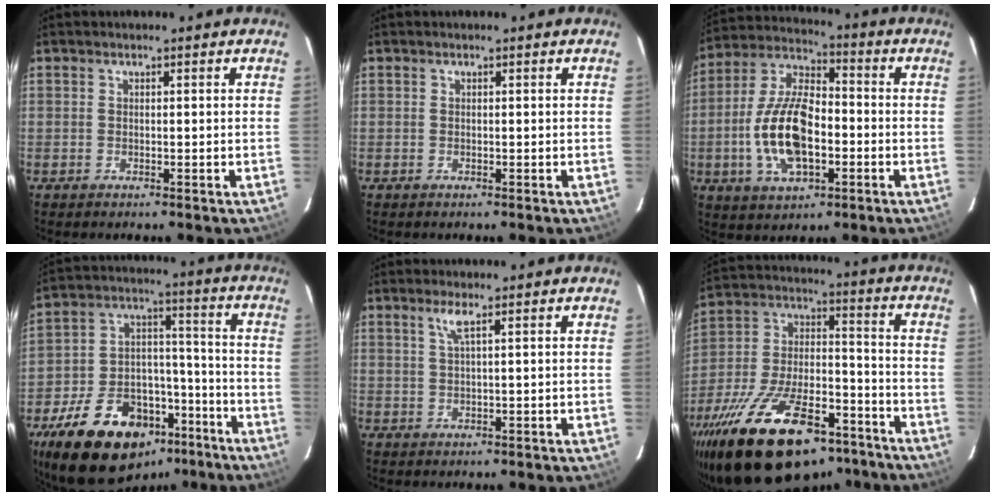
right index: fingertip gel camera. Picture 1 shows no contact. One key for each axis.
{"total": 0.0}
{"total": 15.8, "fx": -3.5, "fy": 7.6, "fz": 13.4, "tx": -0.277, "ty": 0.007, "tz": -0.064}
{"total": 23.4, "fx": -15.4, "fy": 12.8, "fz": 12.0, "tx": -0.239, "ty": 0.033, "tz": -0.225}
{"total": 2.3, "fx": 1.2, "fy": -0.4, "fz": 1.9, "tx": -0.034, "ty": -0.004, "tz": 0.027}
{"total": 29.4, "fx": -20.3, "fy": 12.2, "fz": 17.4, "tx": -0.324, "ty": -0.010, "tz": -0.307}